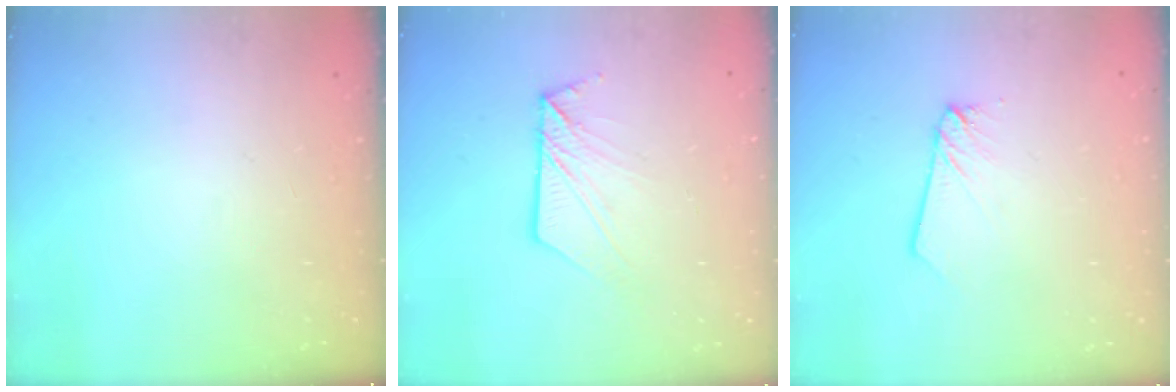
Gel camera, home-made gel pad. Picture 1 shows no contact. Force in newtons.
{"total": 7.7, "press": 7.7, "slide": 0.2}
{"total": 1.7, "press": 1.7, "slide": 0.1}